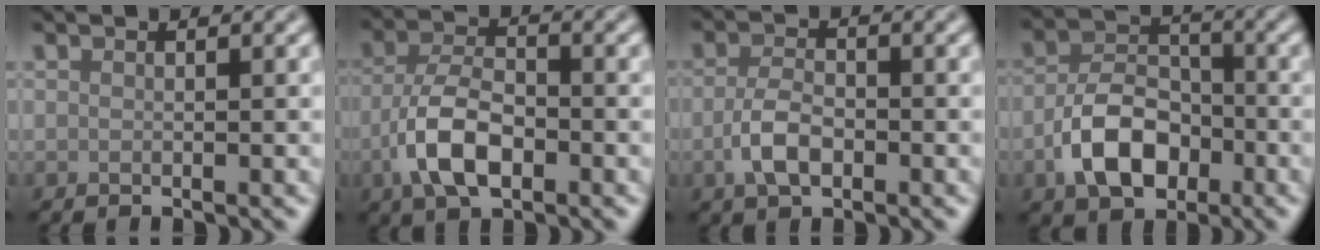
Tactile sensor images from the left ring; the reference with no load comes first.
{"total": 5.7, "force": [-2.3, 2.8, 4.4], "torque": [-0.086, 0.003, -0.051]}
{"total": 3.3, "force": [-1.1, 1.8, 2.6], "torque": [-0.052, 0.001, -0.025]}
{"total": 6.3, "force": [-2.5, 4.0, 4.1], "torque": [-0.074, 0.002, -0.050]}